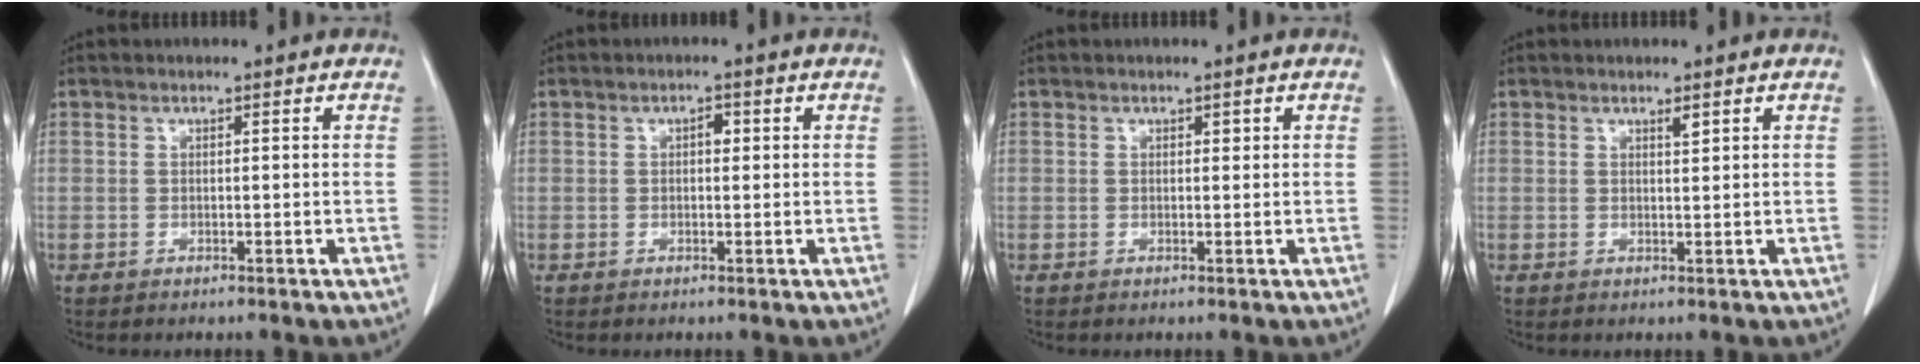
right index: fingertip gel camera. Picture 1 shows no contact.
{"total": 1.3, "force": [0.3, 0.7, 1.1], "torque": [-0.014, 0.004, 0.002]}
{"total": 0.5, "force": [0.3, 0.3, 0.3], "torque": [-0.001, 0.000, 0.003]}
{"total": 0.9, "force": [0.7, 0.1, 0.6], "torque": [-0.012, -0.005, 0.011]}